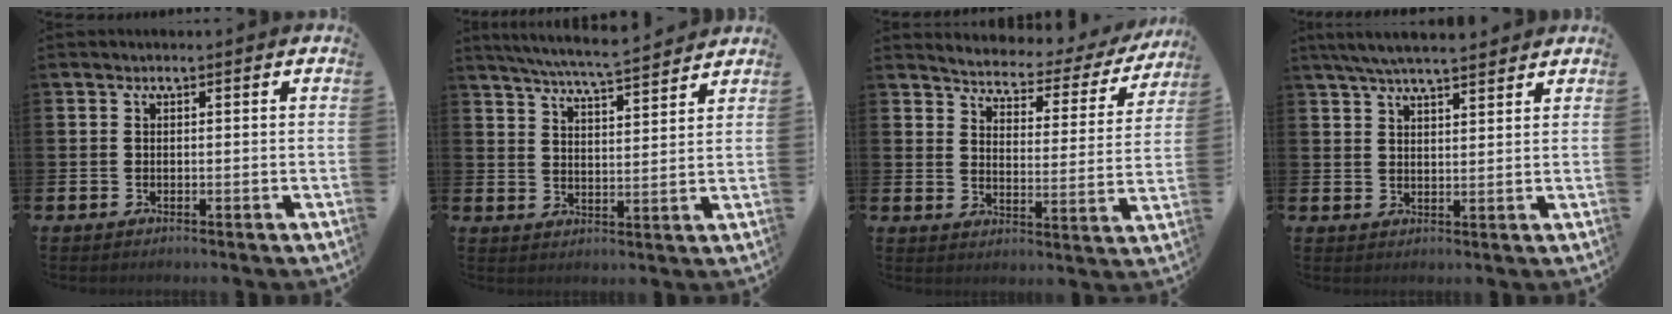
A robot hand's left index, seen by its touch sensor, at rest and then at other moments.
{"total": 6.5, "force": [6.3, -0.3, 1.6], "torque": [-0.056, -0.038, 0.113]}
{"total": 3.5, "force": [3.3, 0.9, 0.8], "torque": [-0.042, -0.033, 0.048]}
{"total": 5.6, "force": [5.2, 0.7, 1.9], "torque": [-0.049, -0.014, 0.095]}